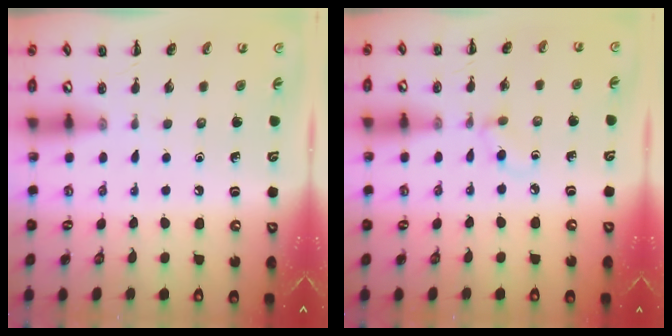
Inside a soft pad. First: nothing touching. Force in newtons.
{"total": 4.0, "press": 3.8, "slide": 1.3}